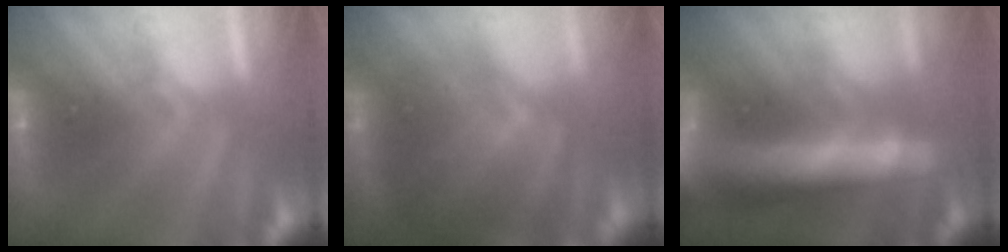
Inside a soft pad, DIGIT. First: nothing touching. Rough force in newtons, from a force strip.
{"total": 7.6}
{"total": 9.4}